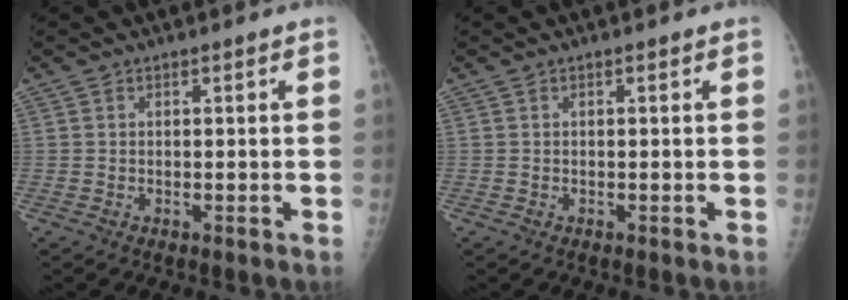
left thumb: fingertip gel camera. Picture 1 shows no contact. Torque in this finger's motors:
{"motor_torque": [0.01, 0.01, 0.00, 0.00, 0.00]}